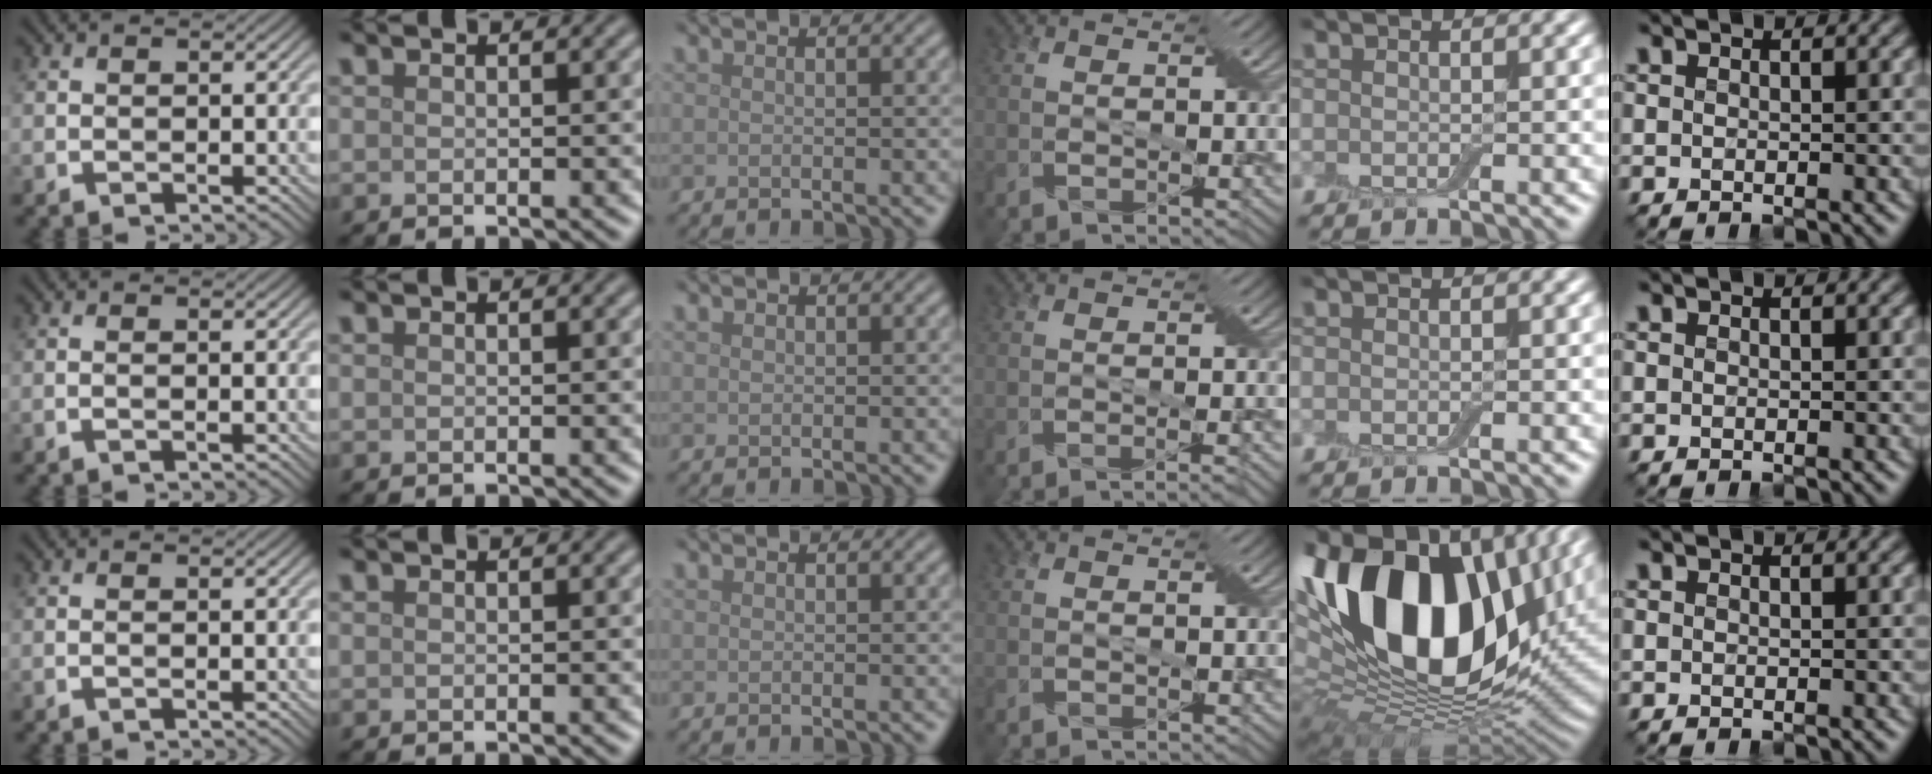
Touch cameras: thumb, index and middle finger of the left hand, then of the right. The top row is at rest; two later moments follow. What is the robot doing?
{"motion": "cut", "object": "cling film"}